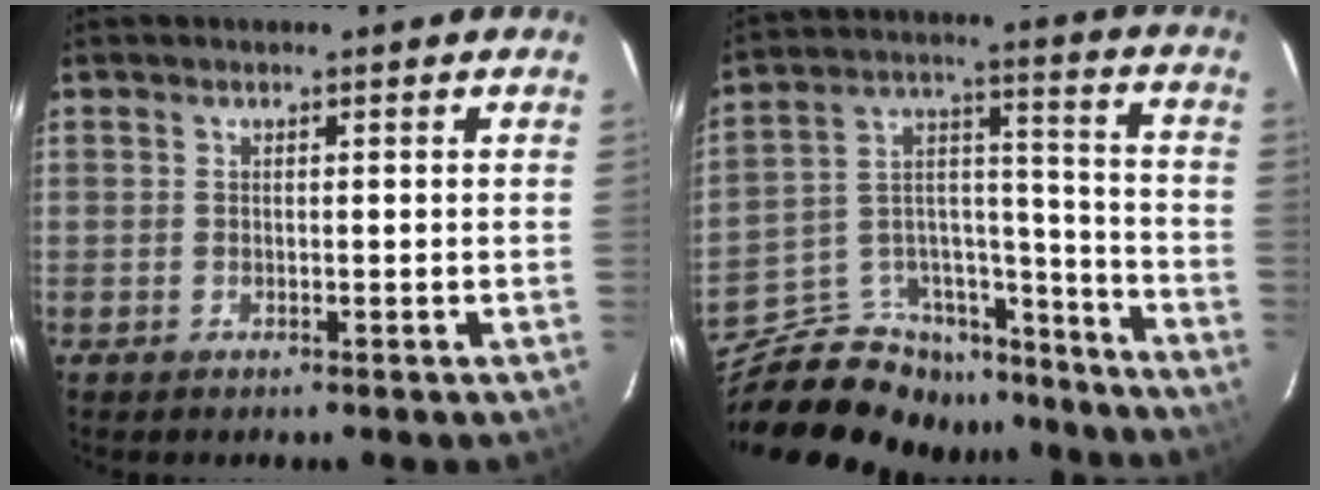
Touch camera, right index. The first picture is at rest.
{"total": 22.6, "force": [-18.4, 10.8, 7.5], "torque": [-0.160, 0.068, -0.267]}